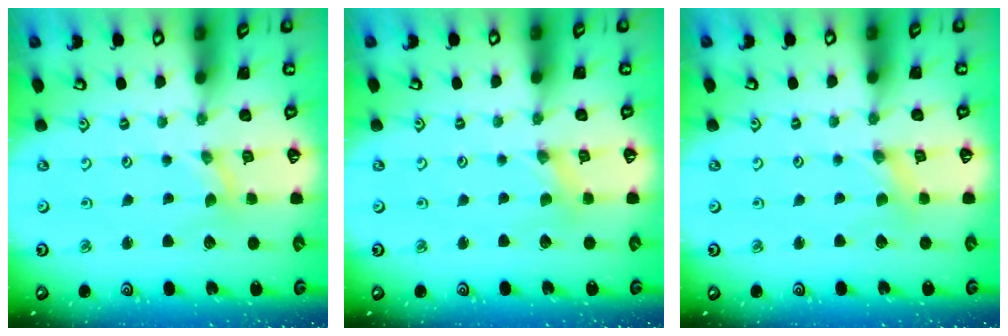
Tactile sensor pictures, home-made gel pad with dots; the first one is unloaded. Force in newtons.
{"total": 0.0}
{"total": 0.0}